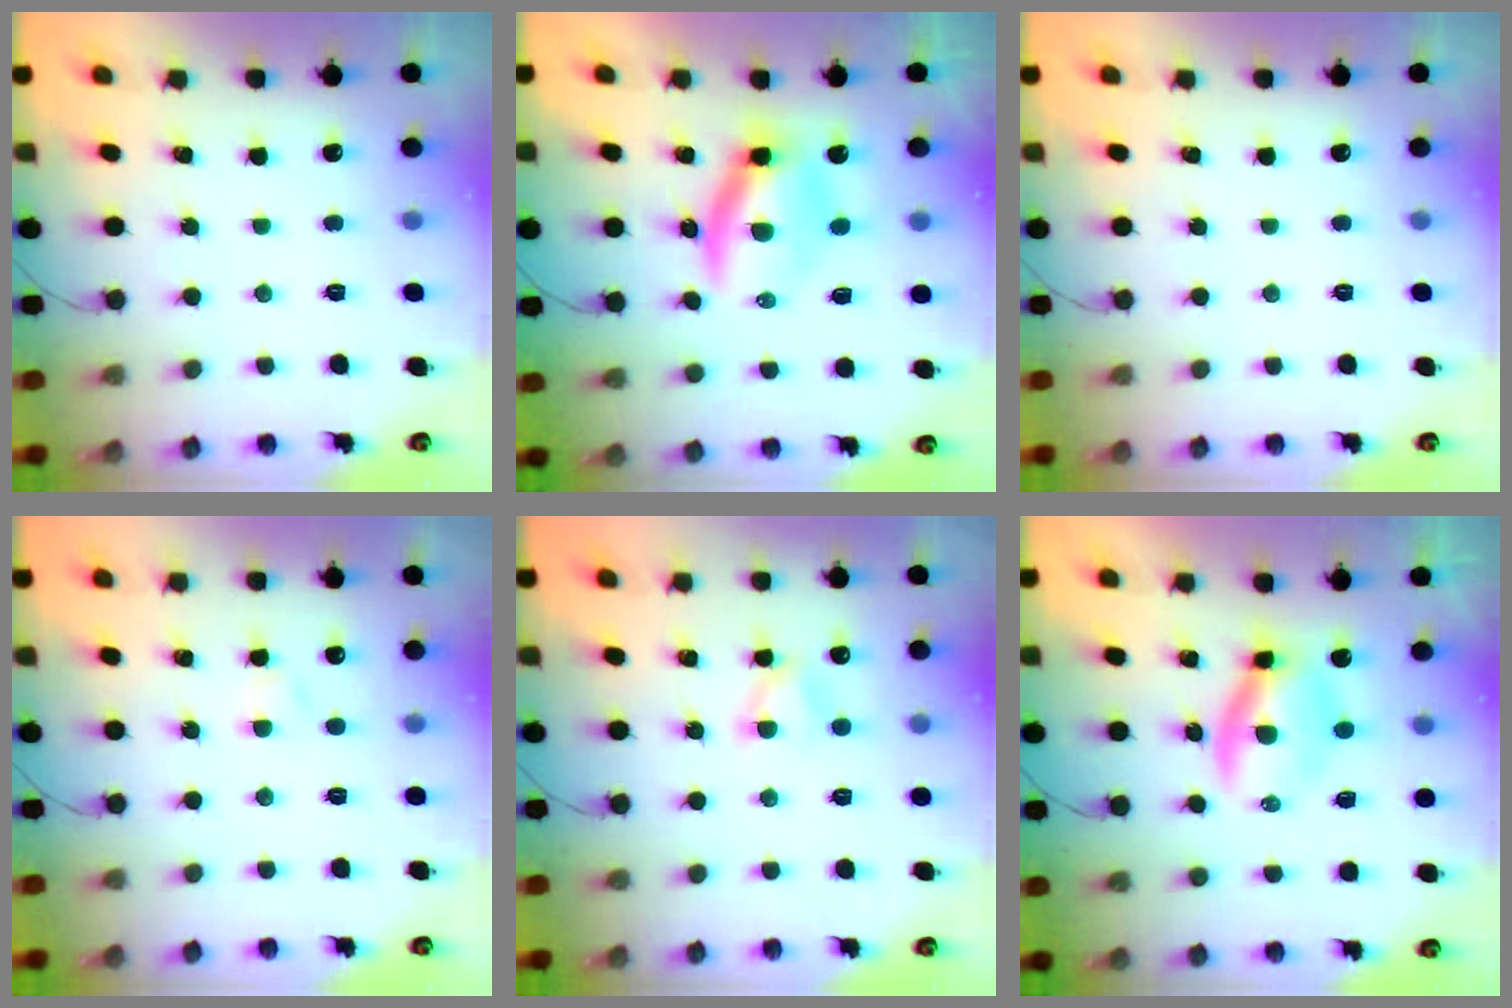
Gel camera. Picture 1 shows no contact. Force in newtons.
{"total": 7.2, "press": 7.1, "slide": 1.2}
{"total": 0.0}
{"total": 2.2, "press": 2.0, "slide": 0.9}
{"total": 4.3, "press": 4.2, "slide": 0.7}
{"total": 5.1, "press": 5.0, "slide": 1.2}